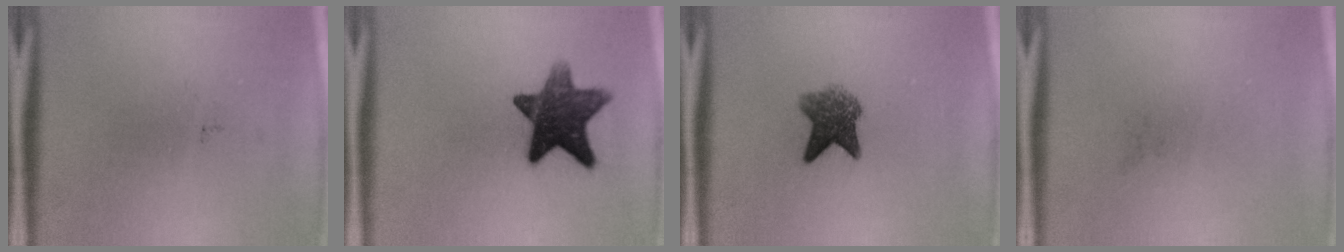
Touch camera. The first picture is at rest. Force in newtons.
{"total": 11.9}
{"total": 5.5}
{"total": 0.0}